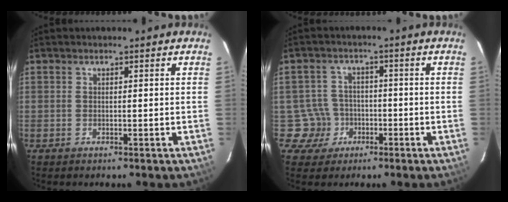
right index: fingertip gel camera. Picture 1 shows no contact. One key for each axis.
{"total": 5.6, "fx": -2.2, "fy": 5.2, "fz": -0.3, "tx": -0.002, "ty": 0.024, "tz": -0.035}